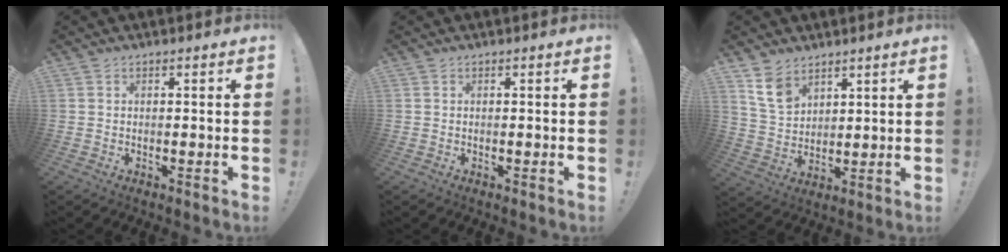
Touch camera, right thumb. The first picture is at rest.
{"total": 0.0}
{"total": 9.3, "force": [6.5, 5.6, 3.7], "torque": [-0.066, -0.036, 0.128]}